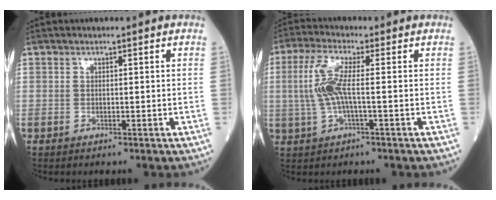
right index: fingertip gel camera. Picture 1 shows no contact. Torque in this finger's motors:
{"motor_torque": [0.25, -0.02, 0.17, 0.16]}